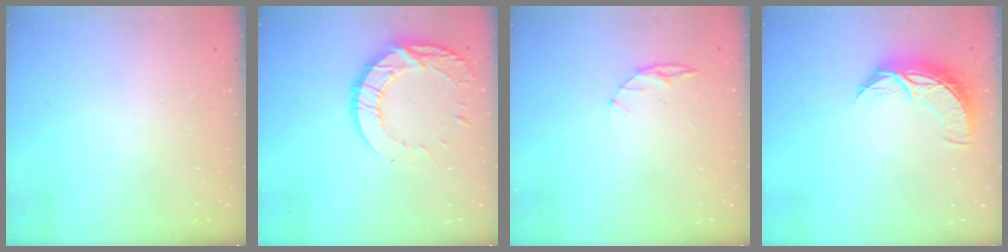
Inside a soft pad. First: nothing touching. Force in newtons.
{"total": 13.6, "press": 13.5, "slide": 1.1}
{"total": 5.1, "press": 5.1, "slide": 0.6}
{"total": 9.0, "press": 9.0, "slide": 0.6}